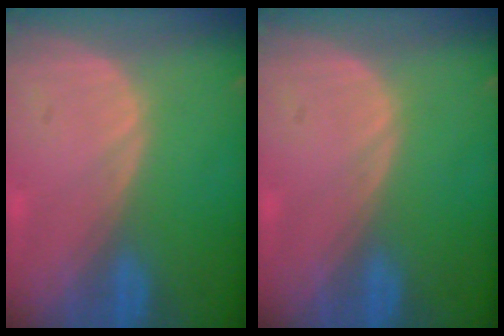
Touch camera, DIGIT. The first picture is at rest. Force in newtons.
{"total": 0.0}